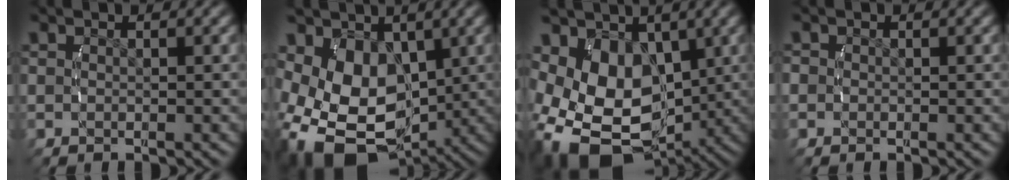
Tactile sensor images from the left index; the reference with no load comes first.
{"total": 13.3, "force": [-2.1, 9.9, 8.6], "torque": [-0.208, -0.060, -0.010]}
{"total": 15.1, "force": [-2.7, 11.4, 9.6], "torque": [-0.229, -0.067, -0.019]}
{"total": 1.5, "force": [-0.1, 1.4, 0.3], "torque": [-0.014, 0.000, -0.006]}